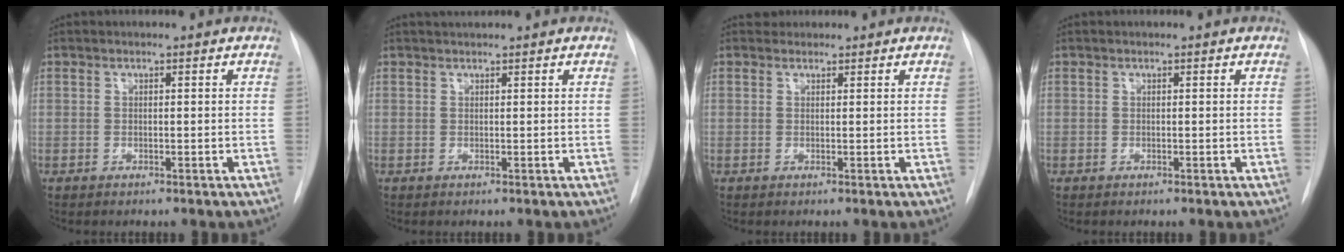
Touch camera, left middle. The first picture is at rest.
{"total": 1.2, "force": [1.1, -0.2, 0.3], "torque": [-0.005, 0.010, 0.025]}
{"total": 1.2, "force": [1.0, 0.5, -0.3], "torque": [0.001, 0.010, 0.016]}
{"total": 0.0}